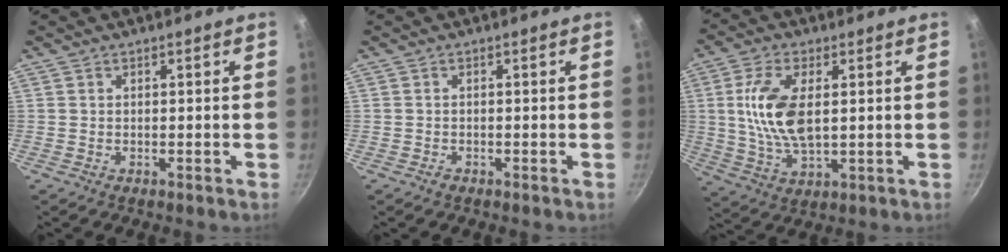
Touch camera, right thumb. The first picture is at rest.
{"total": 0.6, "force": [-0.5, 0.4, 0.2], "torque": [-0.004, 0.001, -0.010]}
{"total": 12.2, "force": [1.6, 5.9, 10.5], "torque": [-0.217, -0.008, 0.037]}